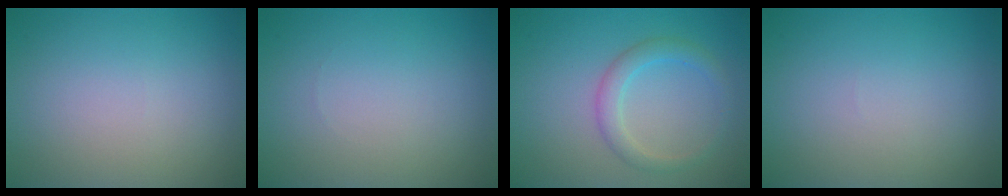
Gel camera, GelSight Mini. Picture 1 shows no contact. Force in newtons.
{"total": 0.0}
{"total": 2.4, "press": 2.4, "slide": 0.1}
{"total": 0.0}